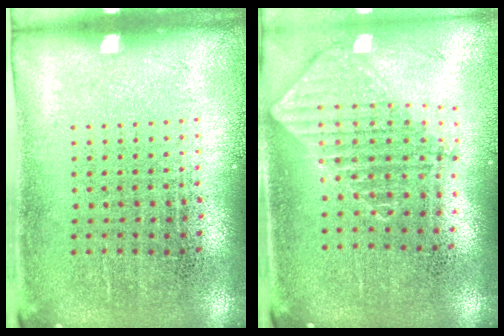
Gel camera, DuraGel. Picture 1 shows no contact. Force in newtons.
{"total": 1.9, "press": 1.5, "slide": 1.2}